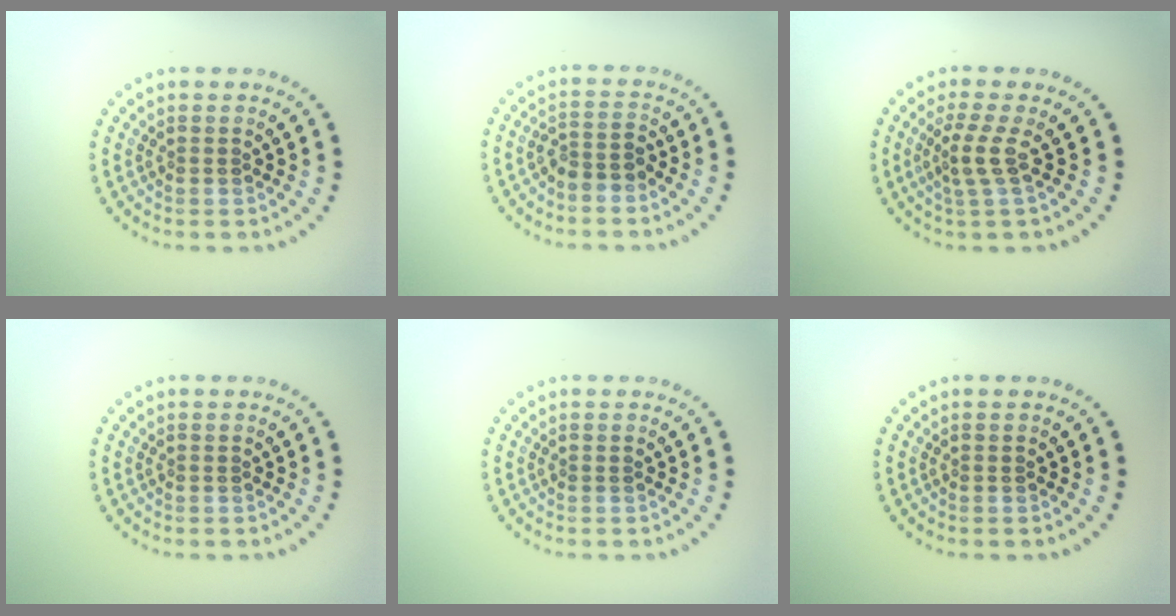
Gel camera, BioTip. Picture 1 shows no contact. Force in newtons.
{"total": 2.0, "press": 1.6, "slide": 1.2}
{"total": 2.3, "press": 1.5, "slide": 1.8}
{"total": 0.0}
{"total": 0.0}
{"total": 0.0}